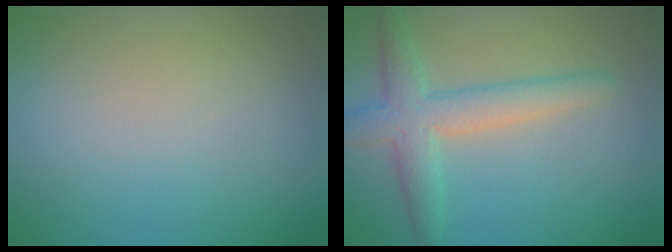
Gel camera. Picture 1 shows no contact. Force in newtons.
{"total": 4.4, "press": 4.4, "slide": 0.3}